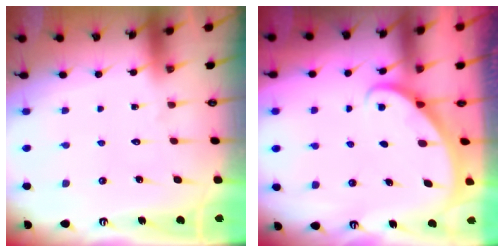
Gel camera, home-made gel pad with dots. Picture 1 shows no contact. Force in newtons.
{"total": 1.9, "press": 1.9, "slide": 0.1}